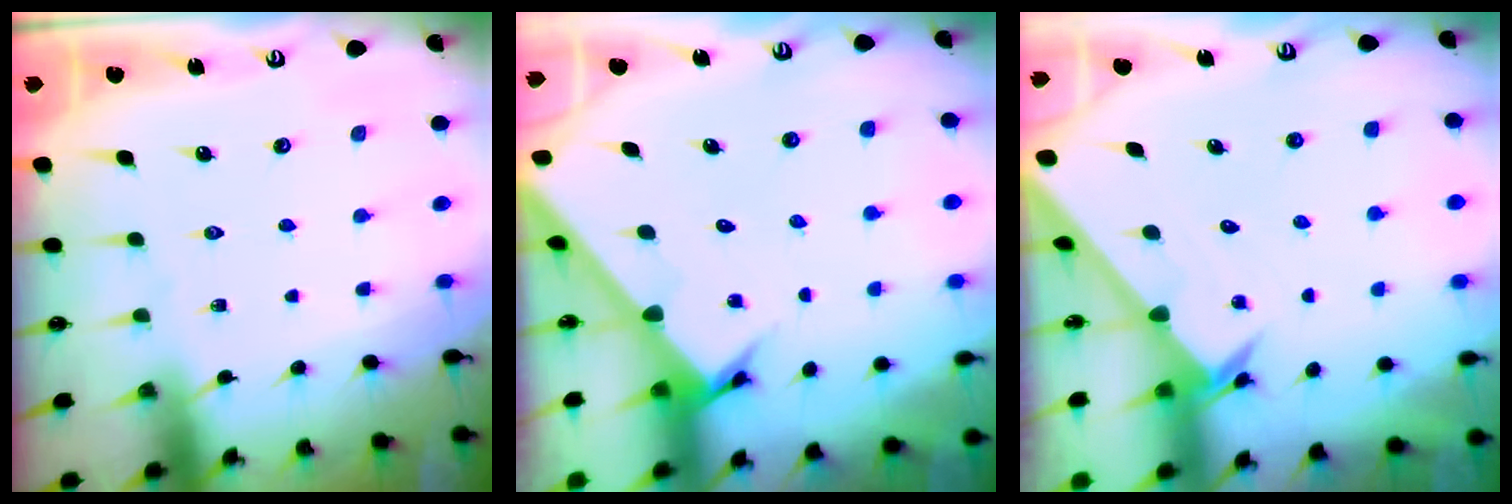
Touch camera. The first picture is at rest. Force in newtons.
{"total": 2.7, "press": 2.7, "slide": 0.2}
{"total": 2.1, "press": 2.1, "slide": 0.1}